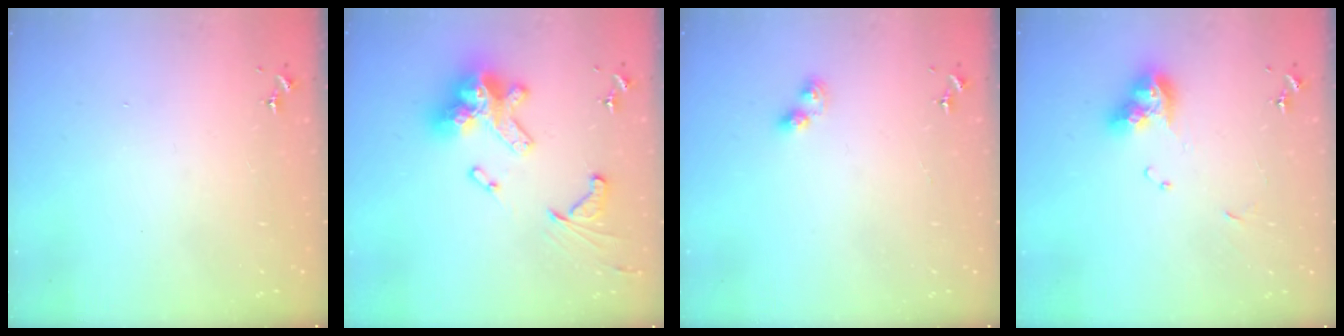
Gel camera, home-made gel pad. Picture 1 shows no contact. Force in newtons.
{"total": 20.8, "press": 20.7, "slide": 2.2}
{"total": 2.8, "press": 2.8, "slide": 0.5}
{"total": 12.1, "press": 12.0, "slide": 1.3}